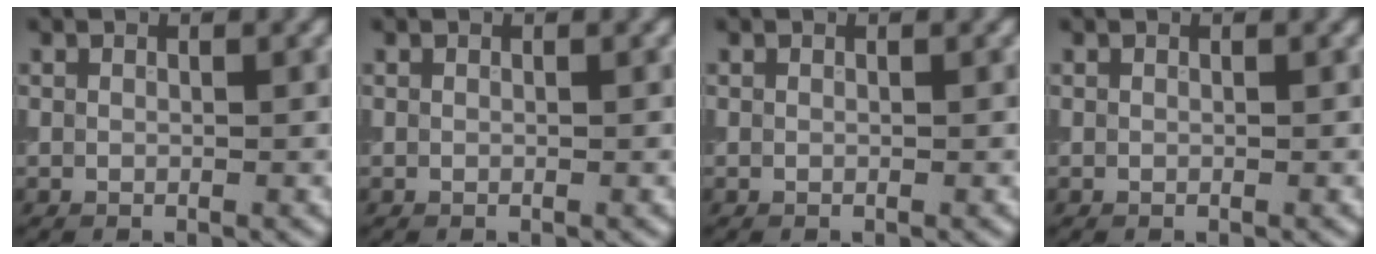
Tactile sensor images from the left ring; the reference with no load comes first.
{"total": 0.0}
{"total": 0.0}
{"total": 0.0}